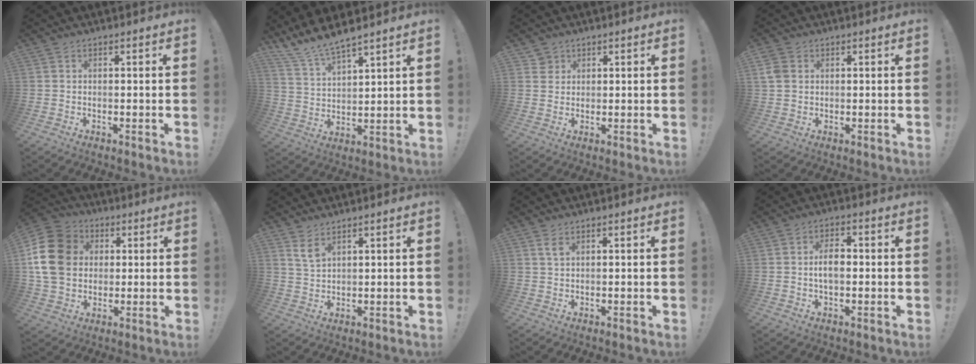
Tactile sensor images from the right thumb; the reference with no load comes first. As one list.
[{"total": 8.8, "force": [8.3, 0.8, 2.8], "torque": [-0.079, -0.049, 0.157]}, {"total": 2.6, "force": [1.7, 1.9, 0.3], "torque": [0.003, -0.010, 0.030]}, {"total": 4.4, "force": [1.4, 3.5, 2.2], "torque": [-0.047, 0.002, 0.028]}, {"total": 17.6, "force": [2.5, 14.2, 10.1], "torque": [-0.175, 0.007, 0.051]}, {"total": 4.6, "force": [3.1, 1.8, 2.9], "torque": [-0.048, -0.018, 0.056]}, {"total": 2.5, "force": [1.2, 1.0, 1.9], "torque": [-0.035, 0.000, 0.021]}, {"total": 6.0, "force": [-0.2, 3.2, 5.1], "torque": [-0.075, 0.005, -0.010]}]